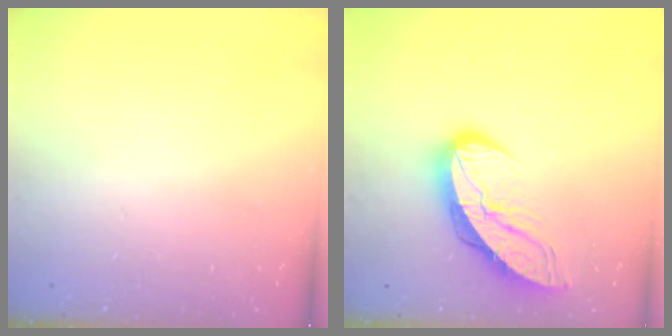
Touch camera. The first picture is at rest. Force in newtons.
{"total": 10.7, "press": 10.6, "slide": 1.1}